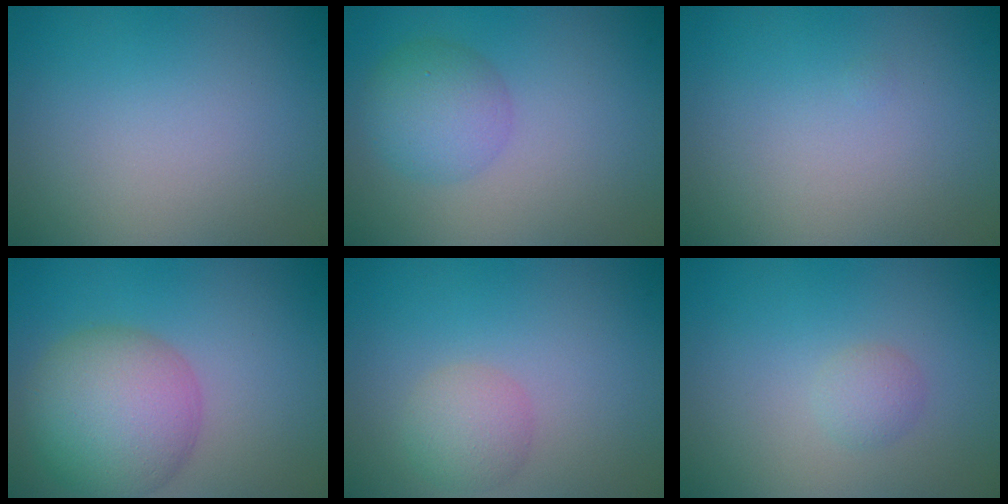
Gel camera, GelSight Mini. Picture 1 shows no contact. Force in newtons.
{"total": 3.8, "press": 3.8, "slide": 0.2}
{"total": 0.0}
{"total": 7.9, "press": 7.9, "slide": 0.2}
{"total": 2.6, "press": 2.6, "slide": 0.1}
{"total": 1.3, "press": 1.3, "slide": 0.1}